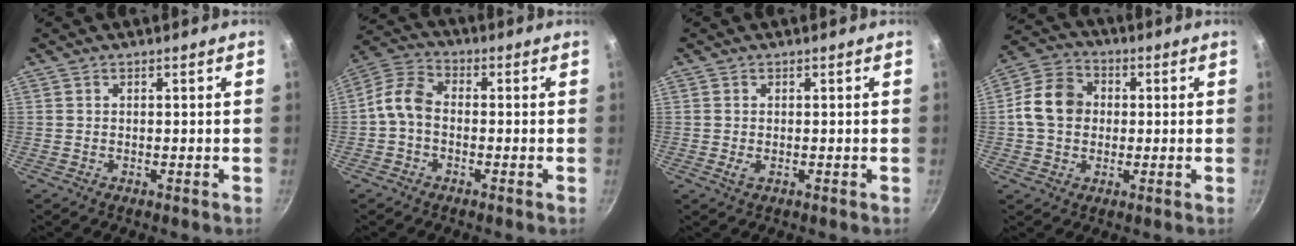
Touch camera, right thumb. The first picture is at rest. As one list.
[{"total": 8.7, "force": [-1.5, 5.9, 6.2], "torque": [-0.112, 0.035, -0.048]}, {"total": 1.3, "force": [-0.3, 0.7, 1.1], "torque": [-0.024, -0.001, -0.003]}, {"total": 10.3, "force": [0.4, 8.4, 6.0], "torque": [-0.082, 0.016, -0.012]}]